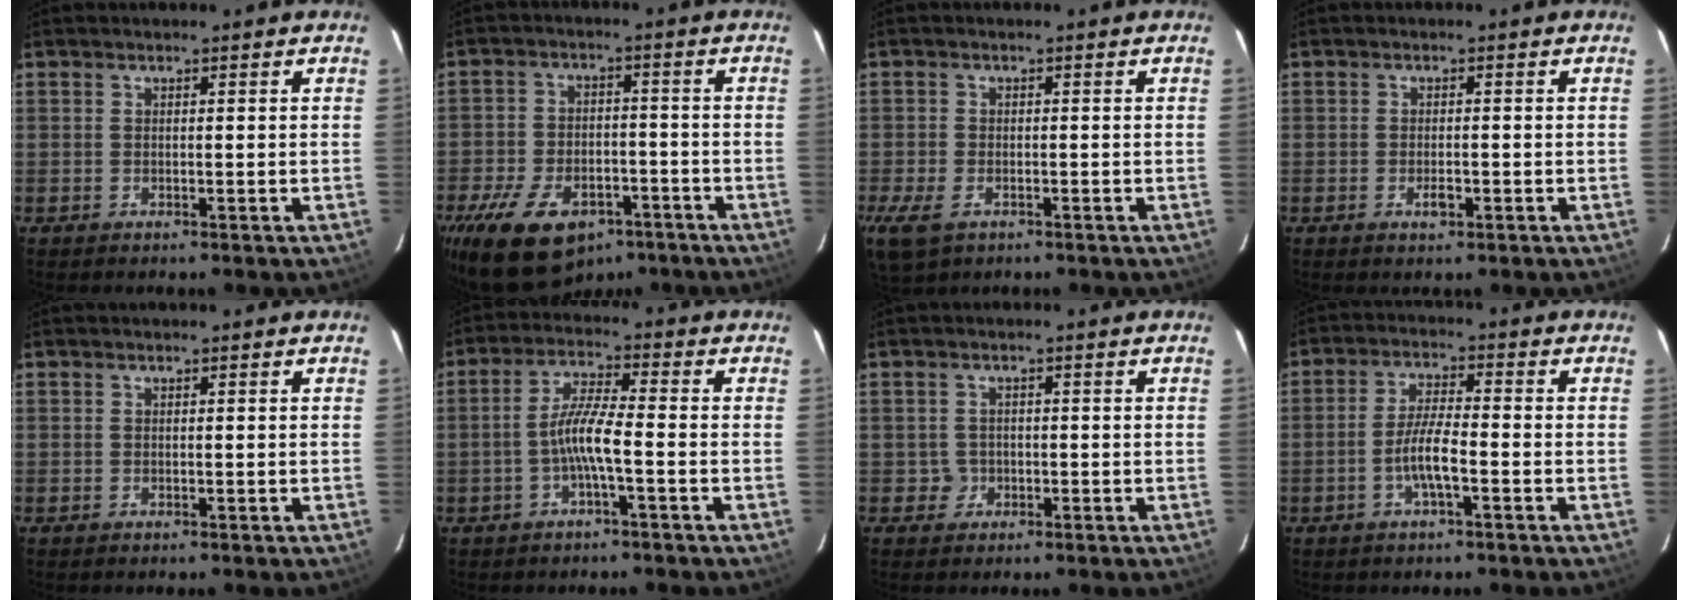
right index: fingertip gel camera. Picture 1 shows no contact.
{"total": 18.0, "force": [-11.5, 10.2, 9.4], "torque": [-0.215, -0.008, -0.175]}
{"total": 7.1, "force": [-3.6, 4.3, 4.3], "torque": [-0.108, -0.019, -0.065]}
{"total": 2.2, "force": [-1.0, 1.0, 1.7], "torque": [-0.031, -0.003, -0.016]}
{"total": 0.0}
{"total": 5.9, "force": [-2.1, 0.3, 5.5], "torque": [-0.119, 0.010, -0.038]}
{"total": 2.1, "force": [-0.6, 2.0, -0.1], "torque": [0.001, 0.007, -0.006]}
{"total": 5.5, "force": [-2.4, 0.8, 5.0], "torque": [-0.101, 0.005, -0.046]}